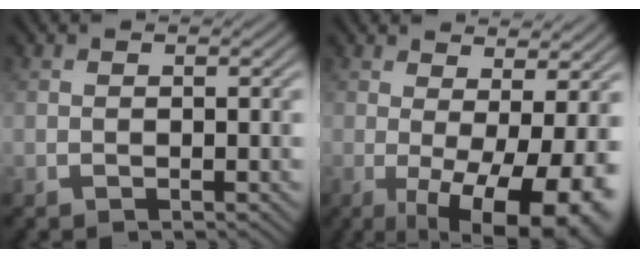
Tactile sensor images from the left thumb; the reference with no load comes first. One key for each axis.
{"total": 11.4, "fx": -1.7, "fy": 3.5, "fz": 10.7, "tx": -0.138, "ty": 0.007, "tz": -0.016}